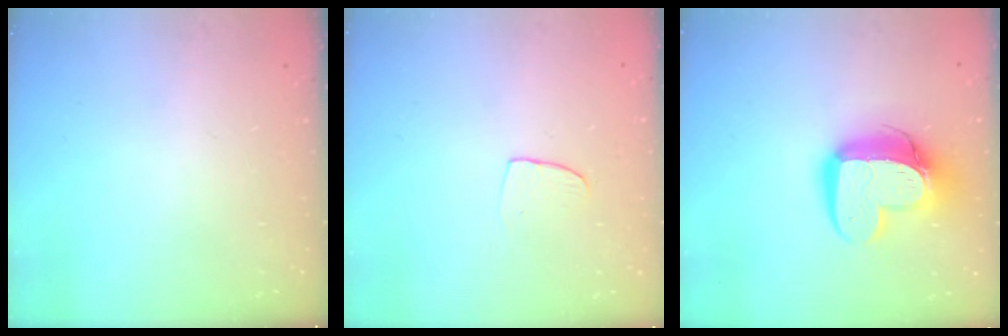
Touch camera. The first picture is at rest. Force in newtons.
{"total": 5.8, "press": 5.7, "slide": 0.4}
{"total": 14.9, "press": 14.9, "slide": 1.4}